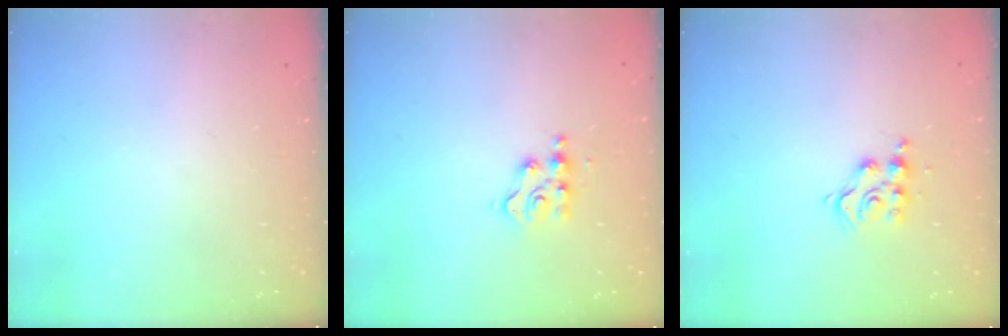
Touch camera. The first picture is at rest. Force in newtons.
{"total": 4.4, "press": 4.4, "slide": 0.4}
{"total": 7.4, "press": 7.4, "slide": 0.5}